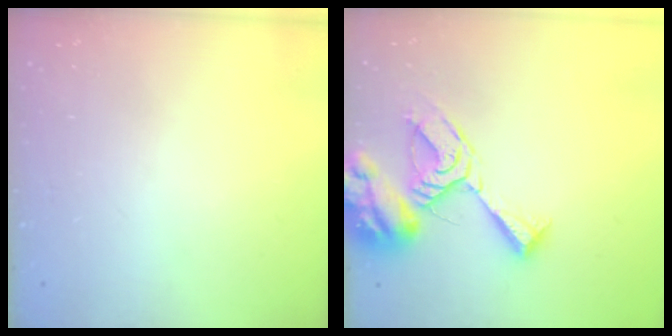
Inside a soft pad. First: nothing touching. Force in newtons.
{"total": 14.0, "press": 13.9, "slide": 1.4}